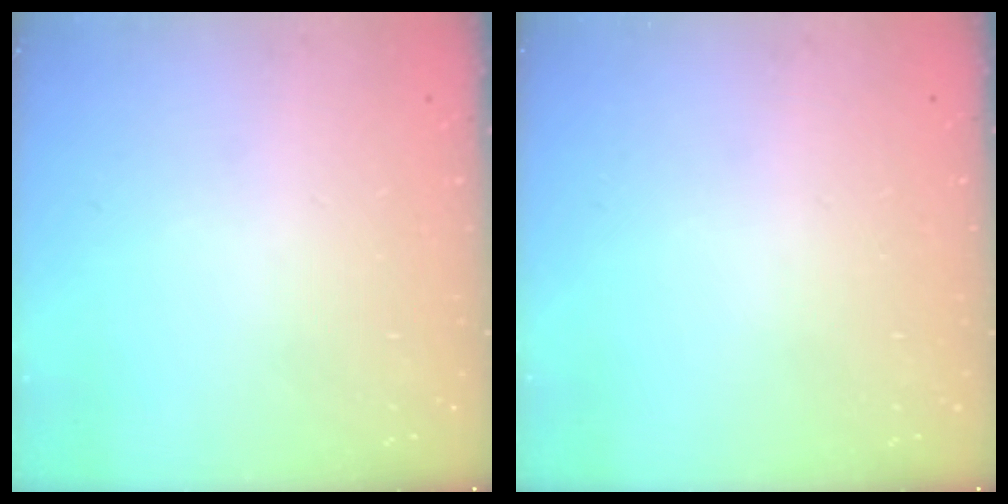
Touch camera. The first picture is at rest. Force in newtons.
{"total": 0.0}